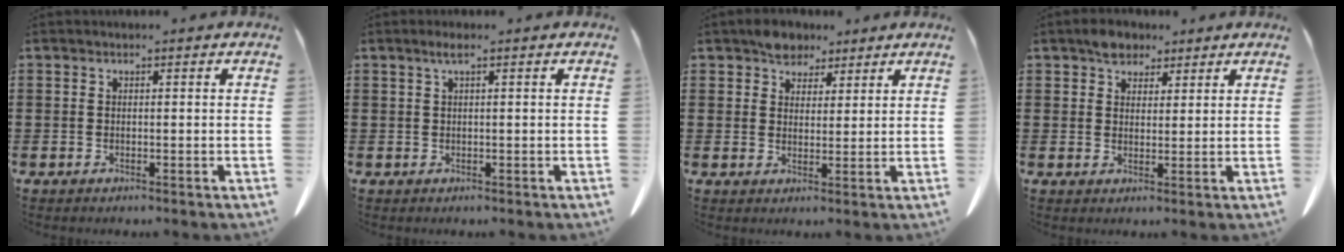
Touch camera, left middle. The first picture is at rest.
{"total": 1.4, "force": [0.5, 0.0, 1.3], "torque": [-0.027, 0.001, 0.009]}
{"total": 4.2, "force": [3.4, 2.3, 0.7], "torque": [-0.025, 0.008, 0.067]}
{"total": 3.9, "force": [3.0, 2.3, 1.0], "torque": [-0.021, 0.008, 0.056]}